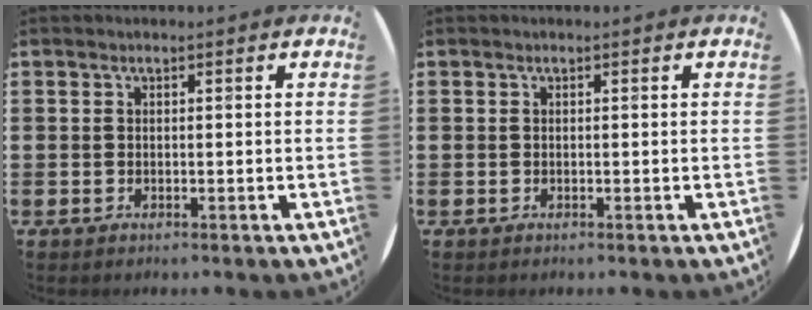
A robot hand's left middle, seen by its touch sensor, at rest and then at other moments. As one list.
[{"total": 0.0}]